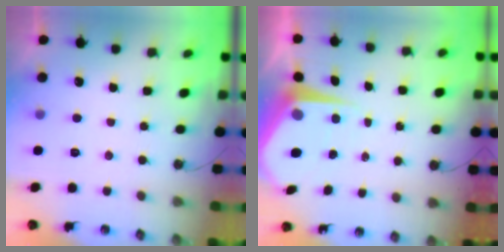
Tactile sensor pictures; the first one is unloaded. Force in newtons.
{"total": 7.2, "press": 7.2, "slide": 0.6}